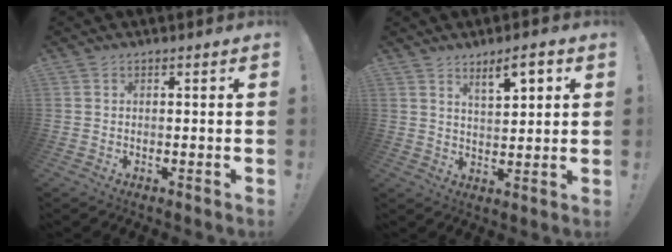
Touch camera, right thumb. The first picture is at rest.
{"total": 7.4, "force": [4.5, 2.0, 5.5], "torque": [-0.074, -0.026, 0.071]}